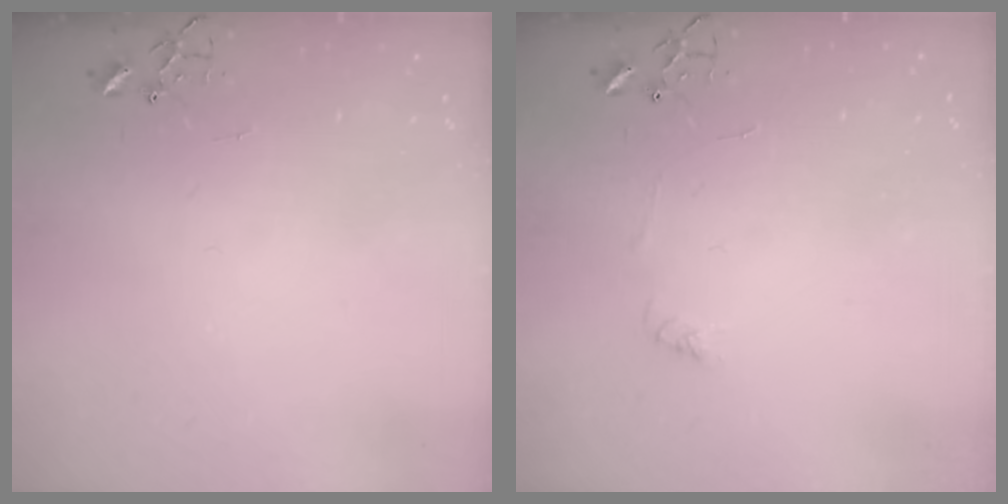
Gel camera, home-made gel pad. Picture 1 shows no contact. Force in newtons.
{"total": 3.7, "press": 3.7, "slide": 0.5}